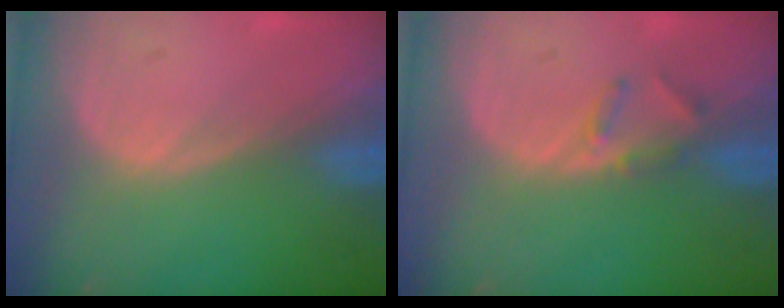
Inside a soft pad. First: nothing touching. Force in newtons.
{"total": 2.3, "press": 2.1, "slide": 0.9}